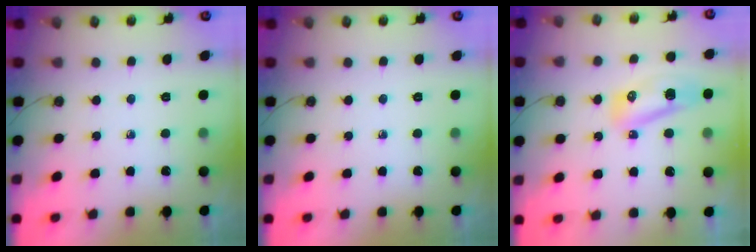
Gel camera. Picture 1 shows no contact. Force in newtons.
{"total": 0.0}
{"total": 8.4, "press": 8.3, "slide": 1.5}